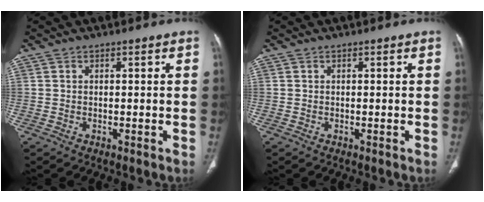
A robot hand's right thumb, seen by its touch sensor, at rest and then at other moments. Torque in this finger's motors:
{"motor_torque": [-0.15, 0.05, -0.22, 0.15, 0.01]}